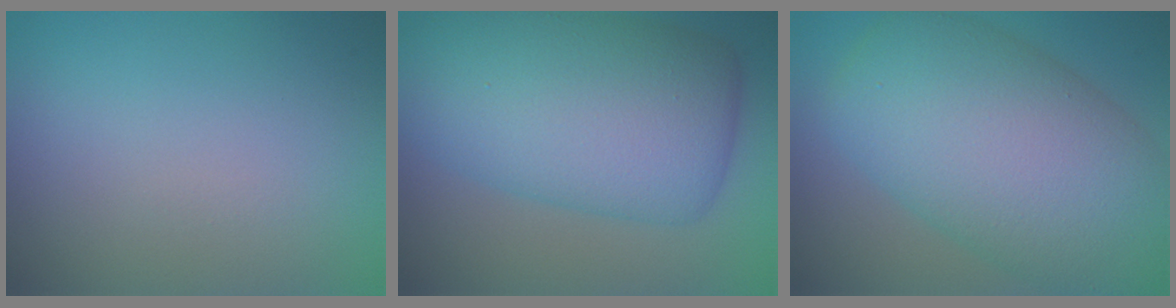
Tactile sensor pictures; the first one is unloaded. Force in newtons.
{"total": 10.5, "press": 10.5, "slide": 0.2}
{"total": 12.2, "press": 12.2, "slide": 0.2}